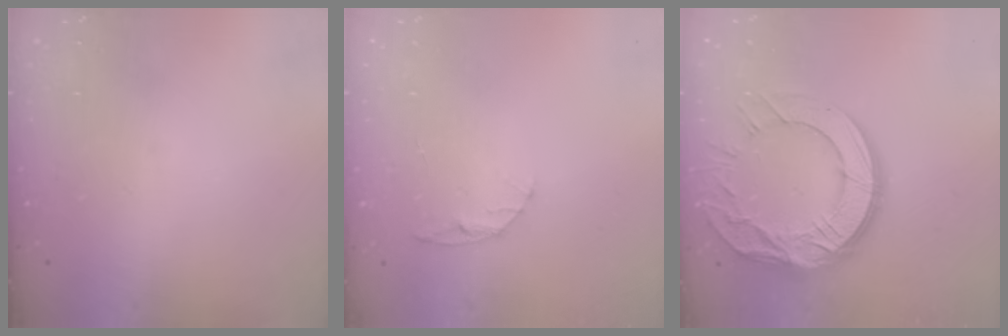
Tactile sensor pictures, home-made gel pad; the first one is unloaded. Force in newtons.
{"total": 5.7, "press": 5.6, "slide": 0.7}
{"total": 17.2, "press": 17.1, "slide": 1.4}